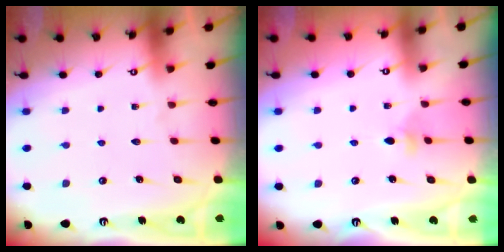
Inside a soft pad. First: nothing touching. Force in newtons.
{"total": 3.9, "press": 3.8, "slide": 0.9}